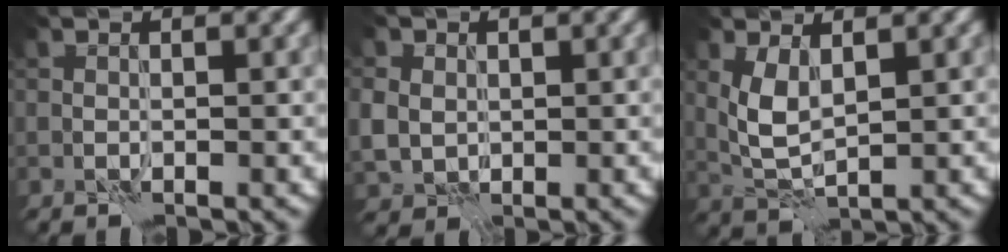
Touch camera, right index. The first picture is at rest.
{"total": 3.5, "force": [0.6, 3.2, 1.3], "torque": [-0.034, 0.003, 0.007]}
{"total": 3.2, "force": [1.4, 1.5, 2.5], "torque": [-0.064, -0.002, 0.030]}